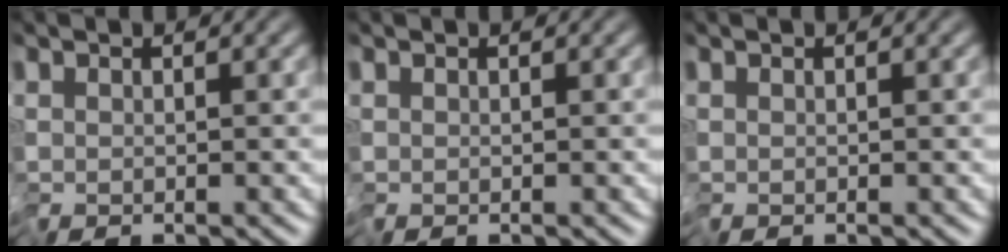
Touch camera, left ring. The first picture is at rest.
{"total": 0.0}
{"total": 0.0}